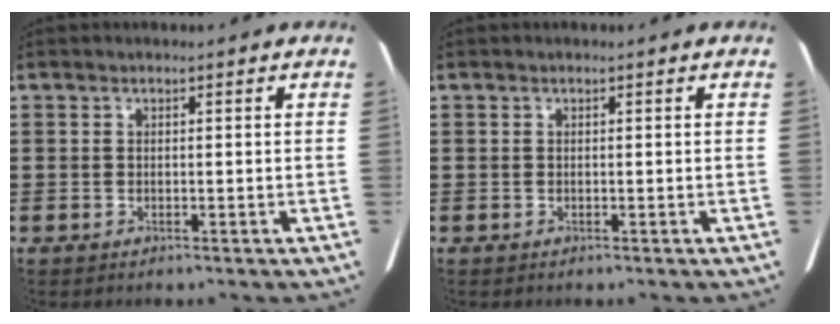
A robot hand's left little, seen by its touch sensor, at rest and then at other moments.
{"total": 0.0}